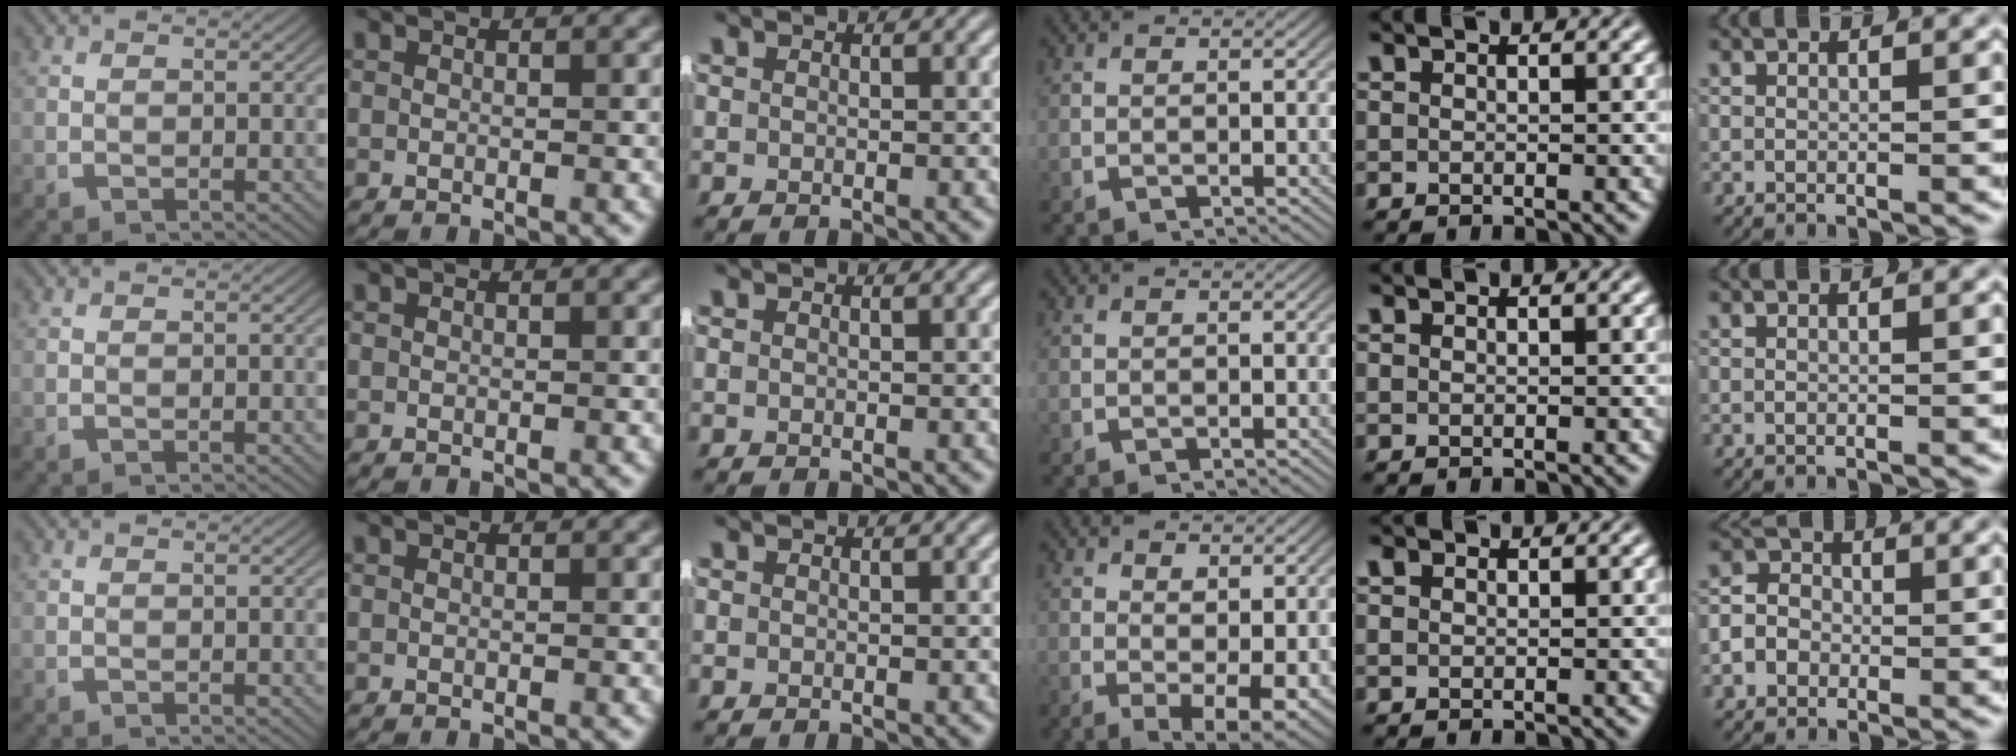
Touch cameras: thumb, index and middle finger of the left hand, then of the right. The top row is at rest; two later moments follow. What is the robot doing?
{"motion": "lift_and_place", "object": "shirt"}